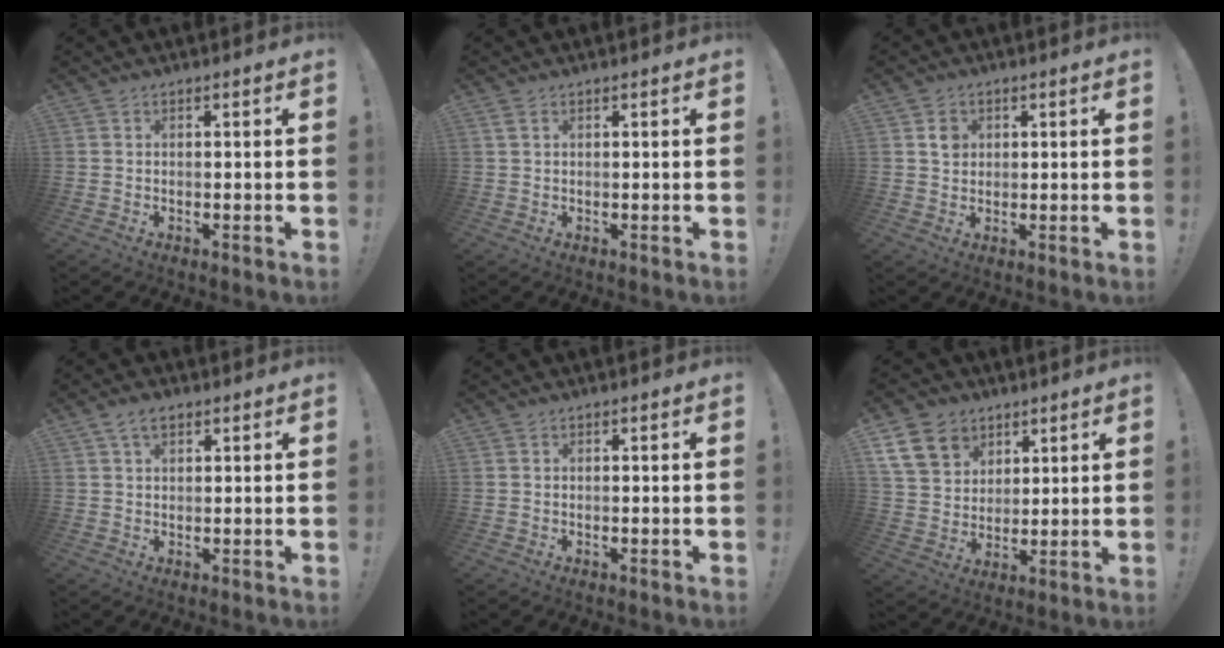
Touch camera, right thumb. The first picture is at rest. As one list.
[{"total": 1.5, "force": [0.7, 0.8, 1.0], "torque": [-0.021, 0.002, 0.014]}, {"total": 3.4, "force": [1.1, 3.0, 1.2], "torque": [-0.001, -0.006, 0.016]}, {"total": 4.3, "force": [2.3, 2.4, 2.7], "torque": [-0.053, 0.002, 0.044]}, {"total": 0.0}, {"total": 13.4, "force": [7.2, 10.1, 5.2], "torque": [-0.083, -0.037, 0.147]}]